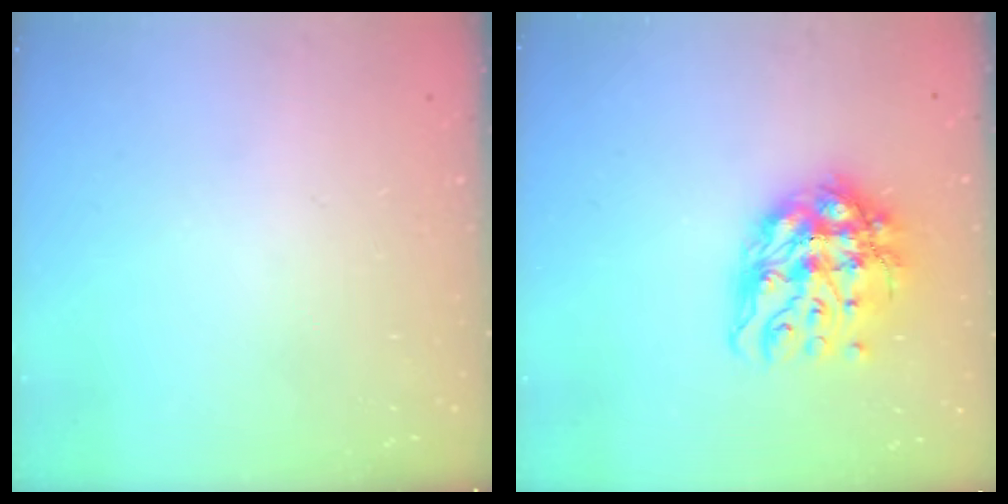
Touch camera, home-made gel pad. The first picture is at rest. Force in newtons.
{"total": 14.2, "press": 14.1, "slide": 1.7}